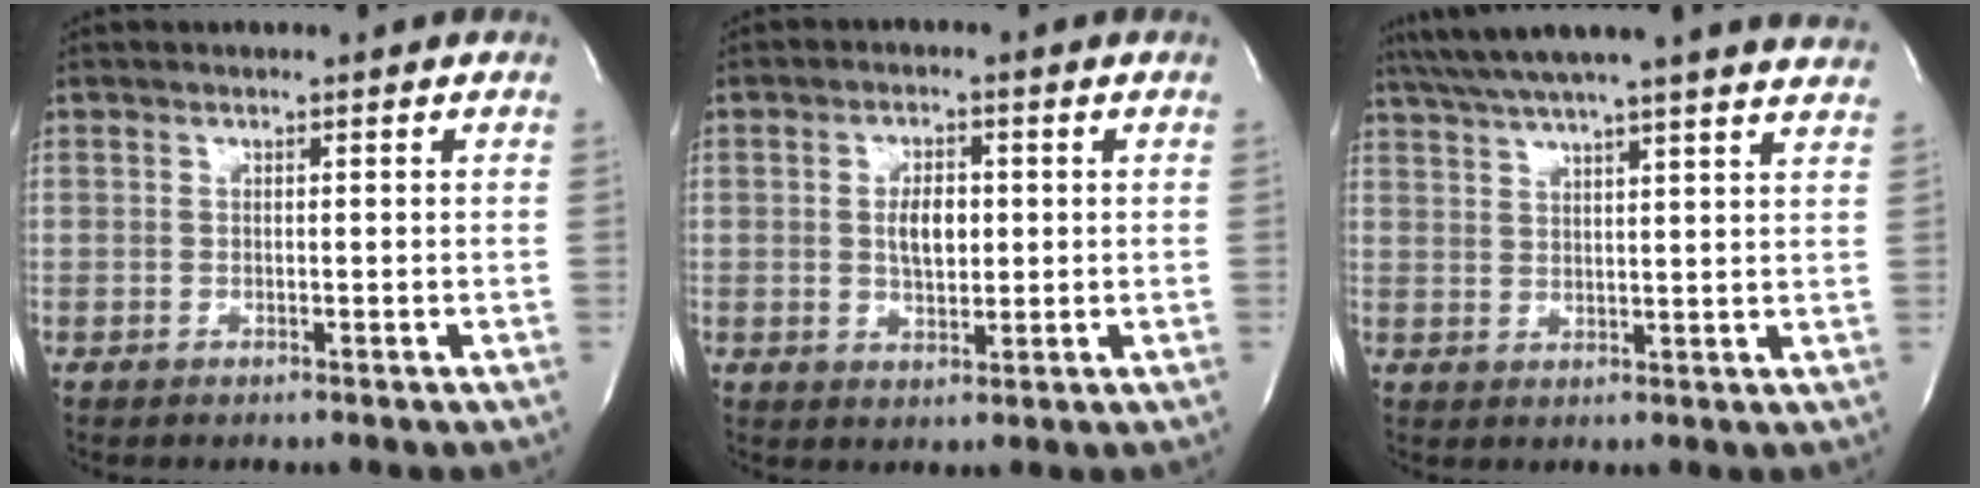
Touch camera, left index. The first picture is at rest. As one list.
[{"total": 4.7, "force": [0.4, 2.4, 4.0], "torque": [-0.073, 0.003, 0.012]}, {"total": 22.9, "force": [20.5, -0.2, 10.0], "torque": [-0.171, -0.004, 0.266]}]